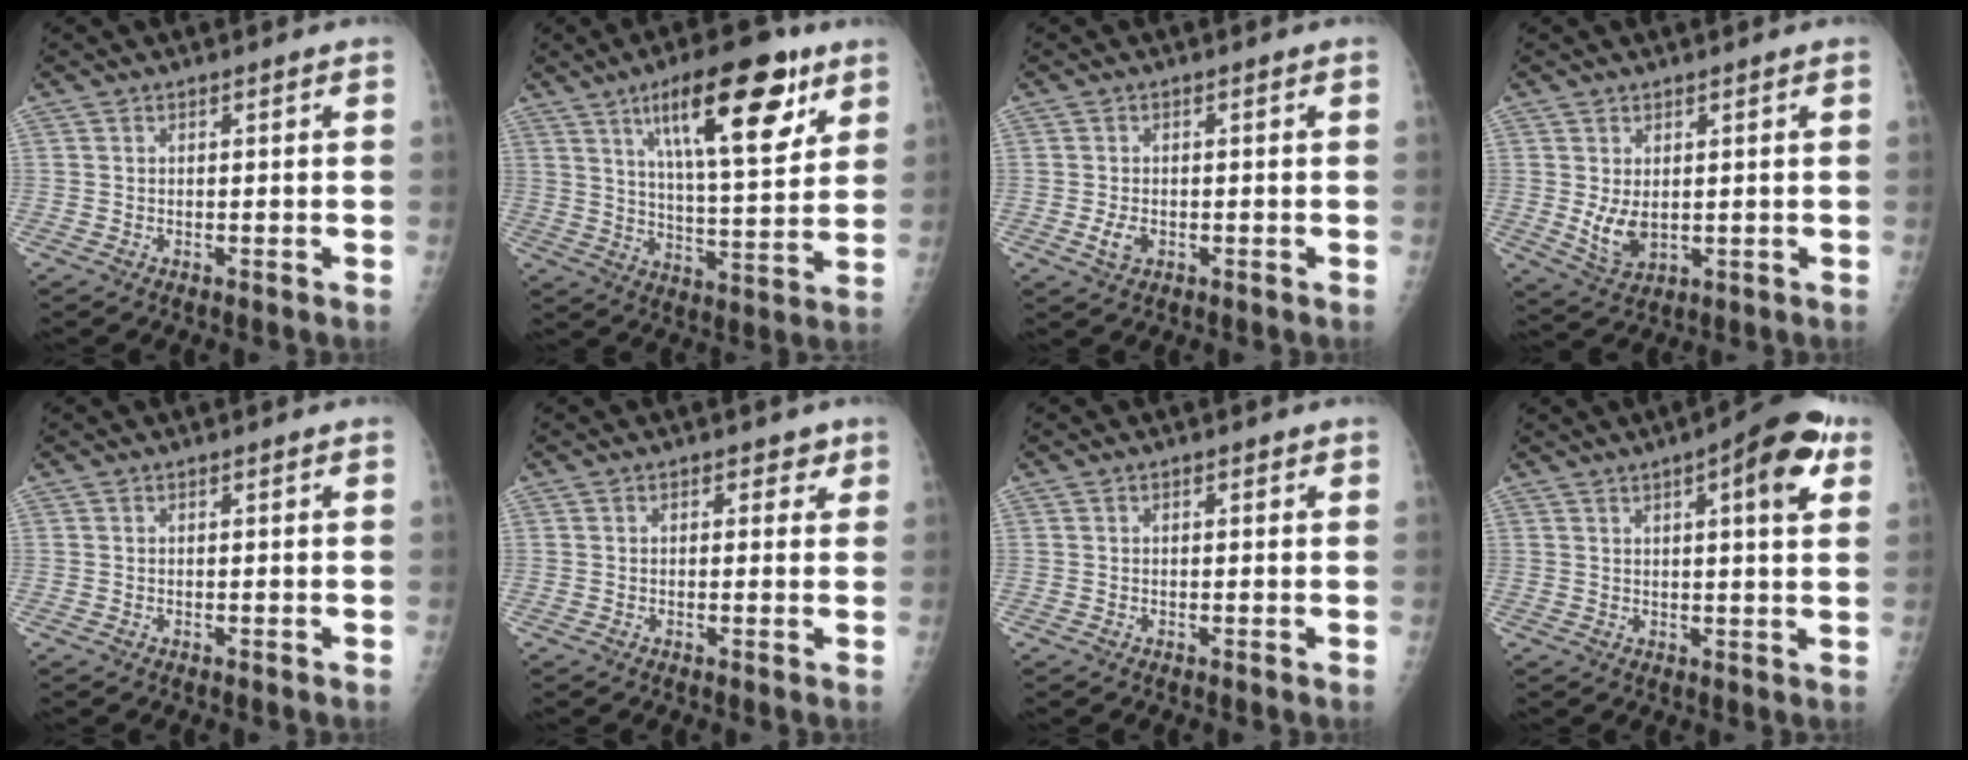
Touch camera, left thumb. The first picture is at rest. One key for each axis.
{"total": 19.7, "fx": 10.3, "fy": 6.2, "fz": 15.7, "tx": -0.210, "ty": -0.040, "tz": 0.162}
{"total": 2.9, "fx": -0.8, "fy": 1.9, "fz": 2.0, "tx": -0.037, "ty": 0.000, "tz": -0.013}
{"total": 5.4, "fx": 0.3, "fy": 3.3, "fz": 4.2, "tx": -0.072, "ty": -0.014, "tz": 0.019}
{"total": 0.0}
{"total": 2.5, "fx": 1.1, "fy": 1.7, "fz": 1.5, "tx": 0.002, "ty": 0.000, "tz": 0.008}
{"total": 0.8, "fx": 0.3, "fy": 0.5, "fz": 0.6, "tx": -0.005, "ty": 0.001, "tz": 0.001}
{"total": 11.3, "fx": 4.9, "fy": 3.1, "fz": 9.7, "tx": -0.110, "ty": -0.004, "tz": 0.057}